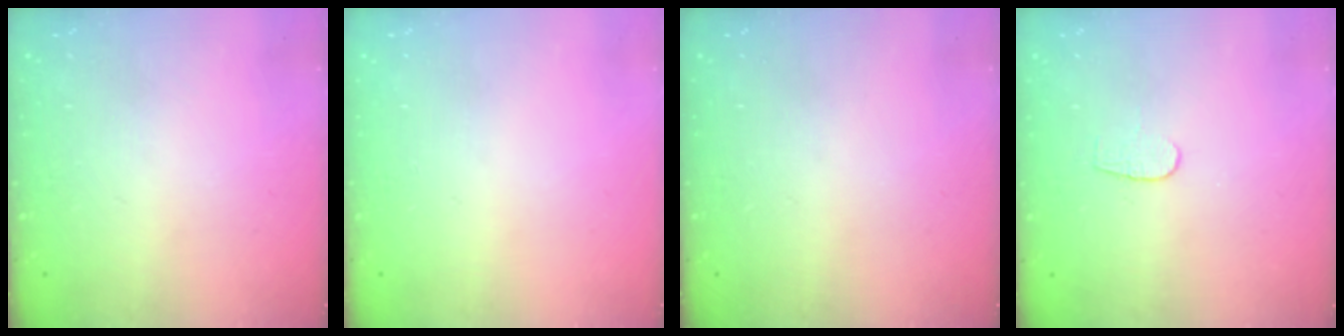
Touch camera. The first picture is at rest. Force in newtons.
{"total": 0.0}
{"total": 0.0}
{"total": 4.3, "press": 4.3, "slide": 0.3}